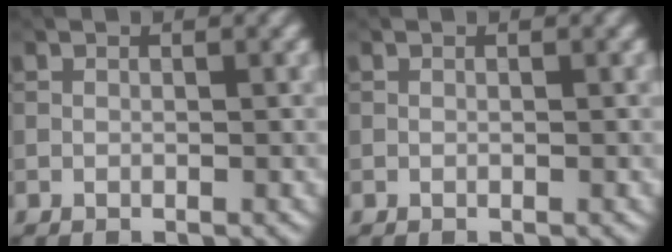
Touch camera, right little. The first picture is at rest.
{"total": 0.0}